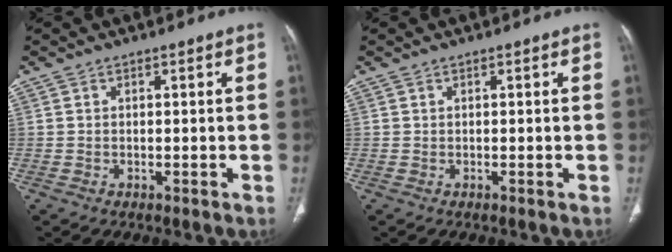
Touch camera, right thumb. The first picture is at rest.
{"total": 0.0}